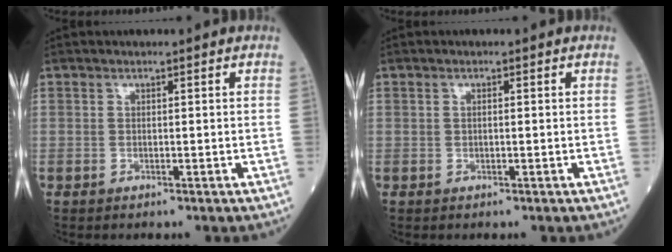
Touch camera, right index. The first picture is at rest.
{"total": 0.9, "force": [0.0, 0.5, 0.8], "torque": [-0.027, 0.005, 0.001]}